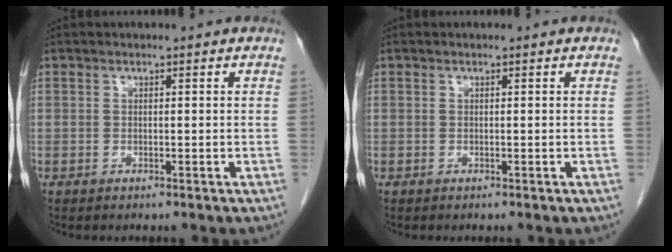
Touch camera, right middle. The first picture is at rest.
{"total": 0.0}